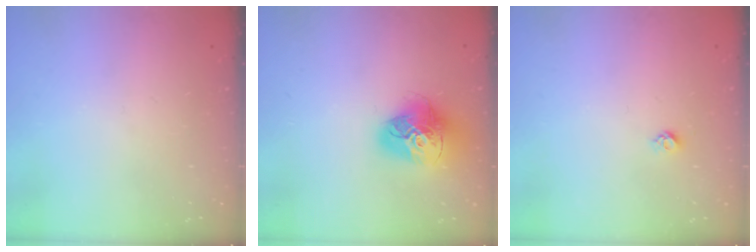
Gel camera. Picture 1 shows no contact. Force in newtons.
{"total": 18.0, "press": 17.9, "slide": 1.9}
{"total": 3.8, "press": 3.8, "slide": 0.6}